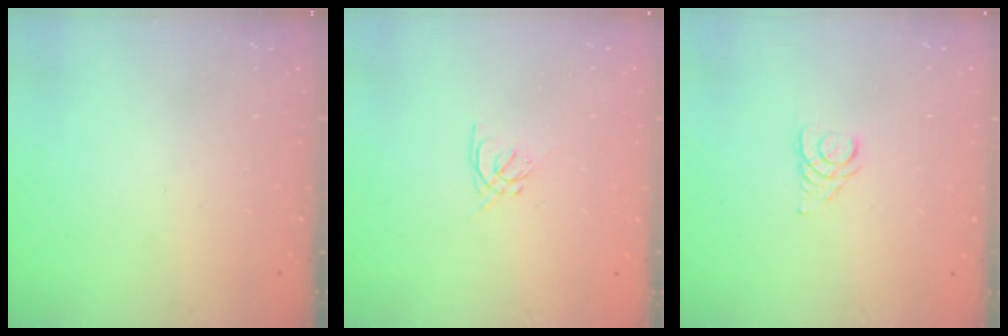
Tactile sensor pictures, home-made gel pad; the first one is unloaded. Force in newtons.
{"total": 1.3, "press": 1.1, "slide": 0.6}
{"total": 2.9, "press": 2.9, "slide": 0.3}